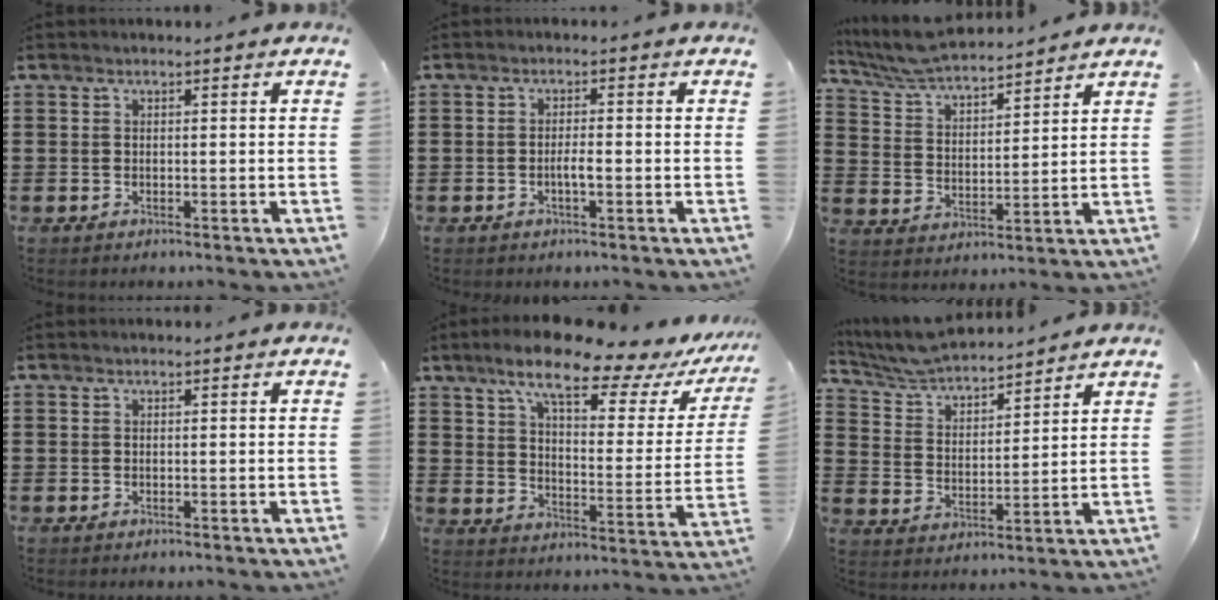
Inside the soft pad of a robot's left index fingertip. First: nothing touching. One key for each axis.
{"total": 2.1, "fx": -0.7, "fy": 0.4, "fz": 1.9, "tx": -0.036, "ty": 0.001, "tz": -0.012}
{"total": 6.7, "fx": 6.4, "fy": 0.8, "fz": 2.0, "tx": -0.066, "ty": -0.029, "tz": 0.113}
{"total": 0.0}
{"total": 12.1, "fx": 9.2, "fy": 2.3, "fz": 7.5, "tx": -0.149, "ty": -0.050, "tz": 0.149}
{"total": 6.0, "fx": 5.8, "fy": 0.8, "fz": 1.4, "tx": -0.052, "ty": -0.027, "tz": 0.104}